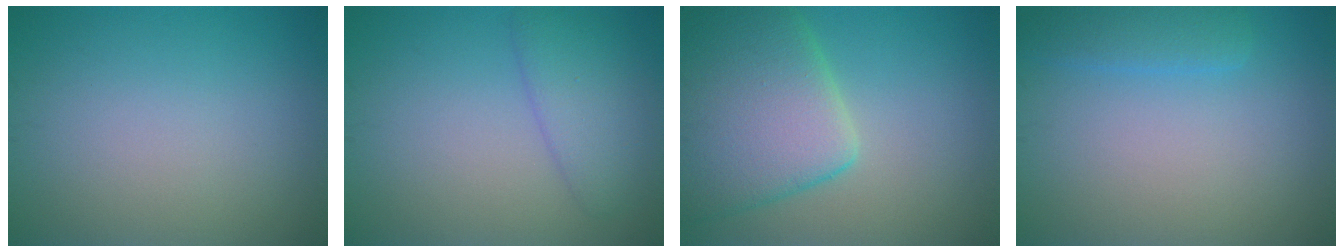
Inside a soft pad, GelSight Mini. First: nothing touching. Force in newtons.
{"total": 3.3, "press": 3.3, "slide": 0.2}
{"total": 9.3, "press": 9.2, "slide": 0.6}
{"total": 2.2, "press": 2.2, "slide": 0.1}